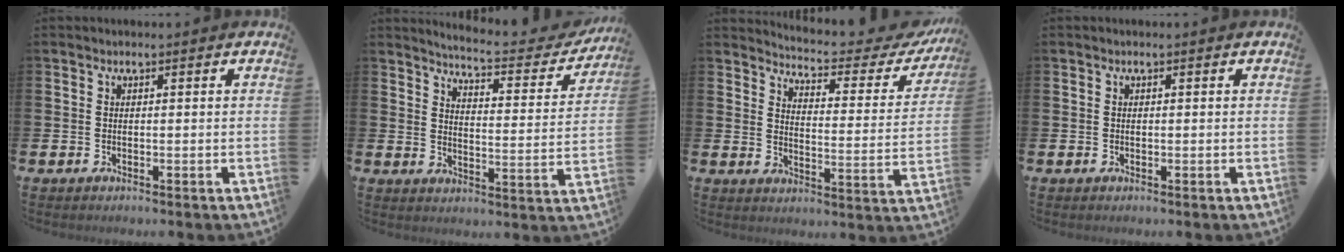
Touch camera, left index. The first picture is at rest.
{"total": 5.3, "force": [5.0, 0.4, 1.4], "torque": [-0.038, -0.043, 0.079]}
{"total": 4.8, "force": [4.5, 0.8, 1.4], "torque": [-0.038, -0.045, 0.067]}
{"total": 0.0}